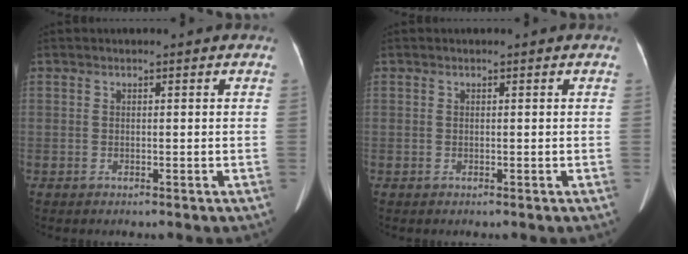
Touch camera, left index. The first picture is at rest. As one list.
[{"total": 0.0}]